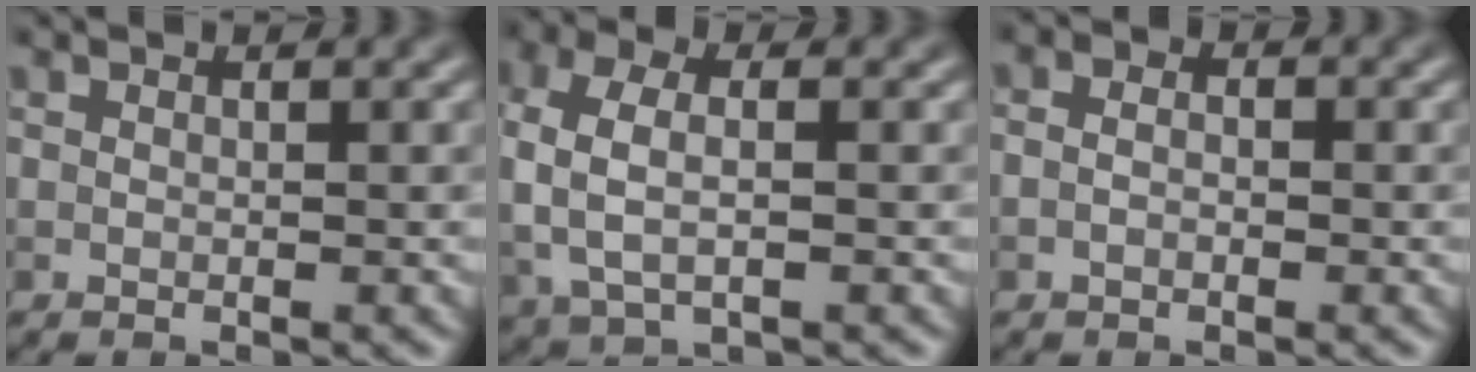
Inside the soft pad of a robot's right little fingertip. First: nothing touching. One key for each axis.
{"total": 4.9, "fx": 0.0, "fy": 2.8, "fz": 4.0, "tx": -0.095, "ty": 0.003, "tz": -0.002}
{"total": 1.6, "fx": 0.0, "fy": 1.1, "fz": 1.2, "tx": -0.018, "ty": 0.002, "tz": -0.020}